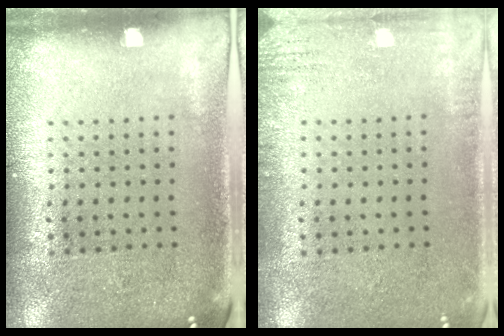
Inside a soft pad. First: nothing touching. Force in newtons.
{"total": 1.7, "press": 1.7, "slide": 0.2}